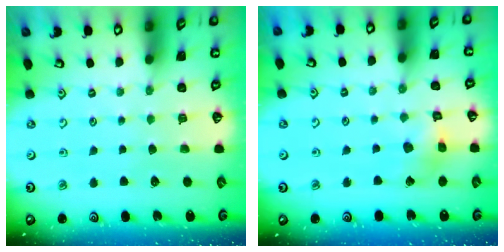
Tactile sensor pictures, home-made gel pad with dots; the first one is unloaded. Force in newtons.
{"total": 6.3, "press": 6.3, "slide": 0.5}